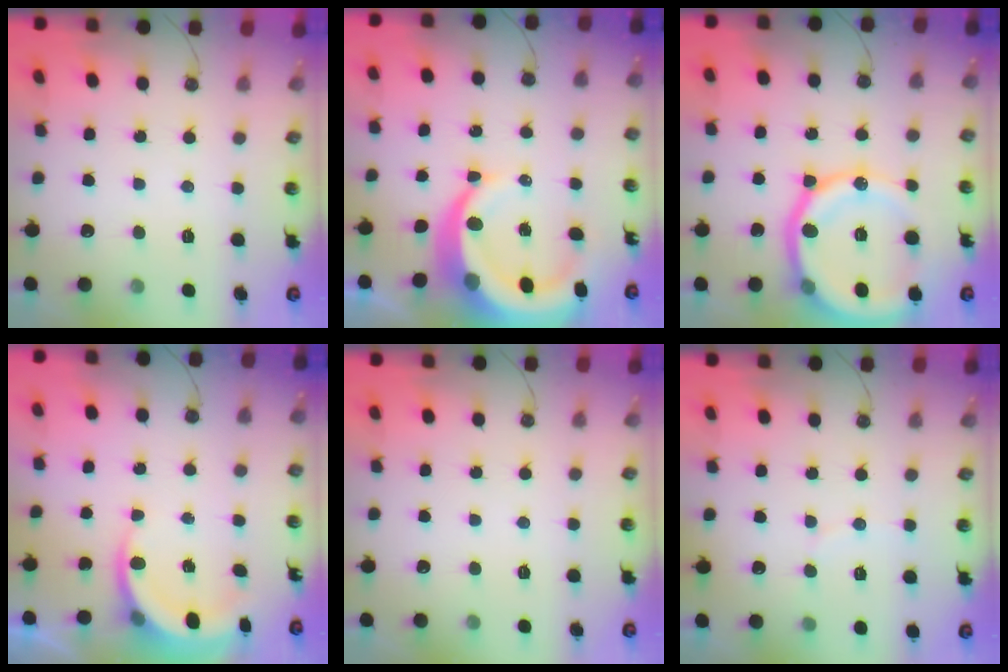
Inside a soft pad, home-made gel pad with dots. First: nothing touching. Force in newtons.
{"total": 14.3, "press": 14.2, "slide": 1.8}
{"total": 20.3, "press": 20.1, "slide": 2.6}
{"total": 5.7, "press": 5.5, "slide": 1.4}
{"total": 0.0}
{"total": 4.0, "press": 3.9, "slide": 0.9}